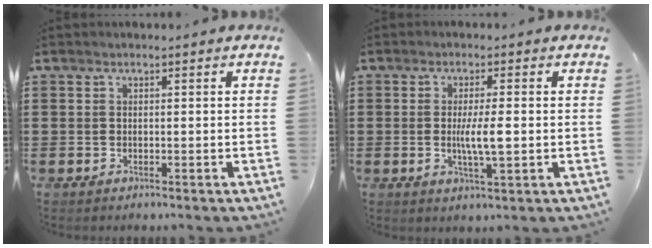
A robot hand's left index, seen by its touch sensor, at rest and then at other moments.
{"total": 4.7, "force": [-0.2, 0.8, 4.7], "torque": [-0.089, -0.005, -0.007]}